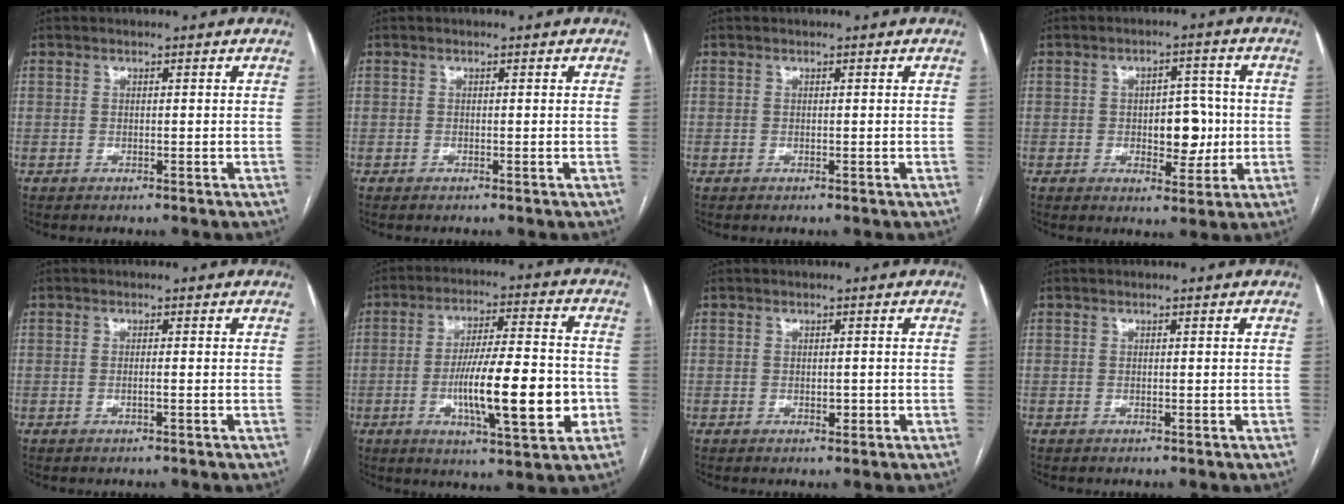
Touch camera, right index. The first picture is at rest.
{"total": 0.0}
{"total": 0.0}
{"total": 6.8, "force": [-0.4, 3.7, 5.7], "torque": [-0.073, 0.011, 0.001]}
{"total": 0.8, "force": [-0.3, -0.1, 0.8], "torque": [-0.016, 0.000, -0.004]}
{"total": 15.5, "force": [-3.6, 2.7, 14.9], "torque": [-0.247, 0.000, -0.055]}
{"total": 1.2, "force": [-0.3, 0.7, 0.9], "torque": [-0.013, 0.000, -0.001]}
{"total": 0.0}